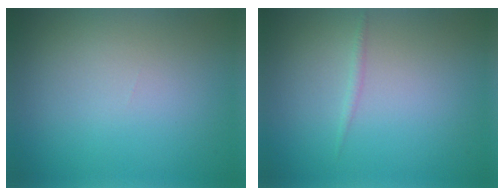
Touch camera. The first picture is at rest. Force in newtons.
{"total": 0.6, "press": 0.6, "slide": 0.0}